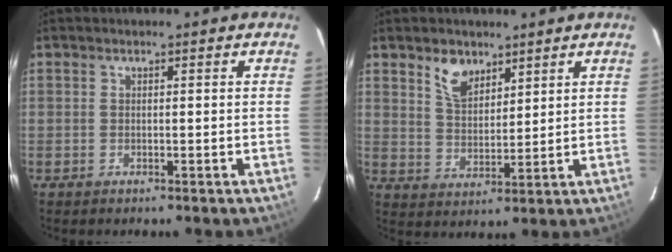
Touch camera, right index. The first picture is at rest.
{"total": 6.3, "force": [4.3, 3.4, 3.2], "torque": [-0.052, 0.004, 0.083]}